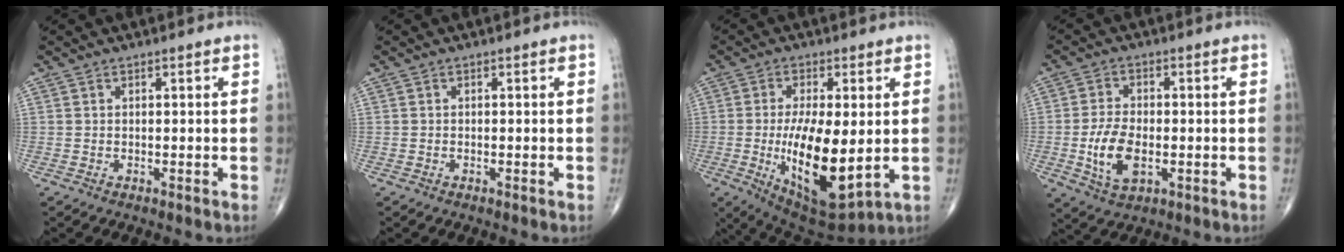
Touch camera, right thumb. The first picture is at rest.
{"total": 0.0}
{"total": 16.2, "force": [-1.6, 6.0, 15.0], "torque": [-0.255, -0.027, -0.010]}
{"total": 8.9, "force": [-1.8, 4.8, 7.2], "torque": [-0.138, 0.000, -0.028]}